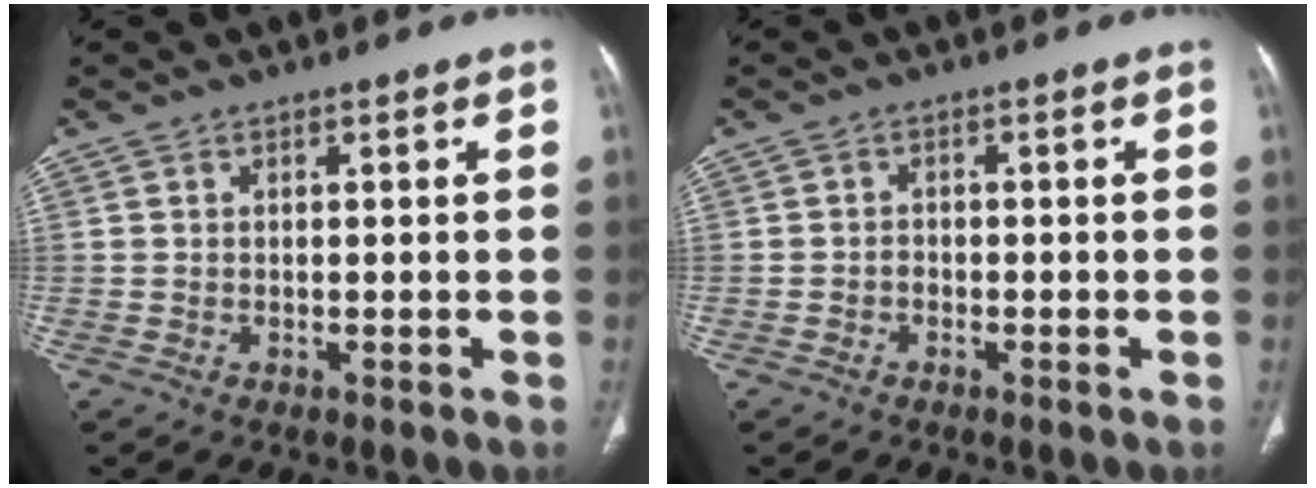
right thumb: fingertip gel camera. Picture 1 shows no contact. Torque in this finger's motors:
{"motor_torque": [0.45, 0.28, -0.28, -0.12, 0.00]}